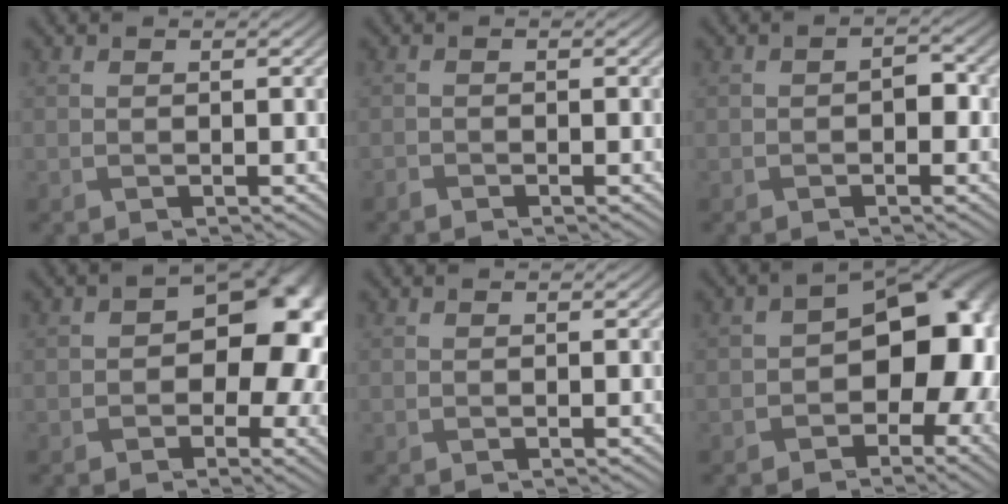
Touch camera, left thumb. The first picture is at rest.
{"total": 0.8, "force": [-0.7, 0.2, 0.1], "torque": [-0.003, -0.002, -0.016]}
{"total": 1.8, "force": [-0.5, 1.2, 1.2], "torque": [-0.022, -0.001, -0.012]}
{"total": 9.9, "force": [-0.5, 6.6, 7.4], "torque": [-0.072, -0.006, -0.010]}
{"total": 0.0}
{"total": 12.1, "force": [-1.8, 8.0, 8.9], "torque": [-0.095, -0.013, -0.028]}